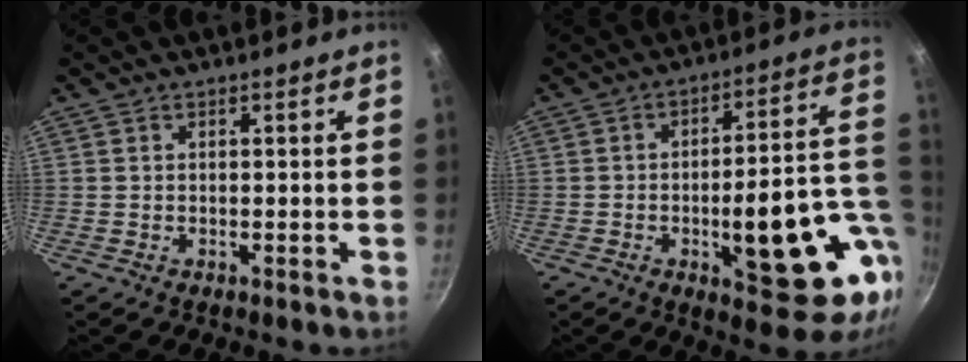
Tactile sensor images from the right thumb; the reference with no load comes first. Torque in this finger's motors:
{"motor_torque": [2.02, 1.71, 1.81, -0.59, 0.26]}